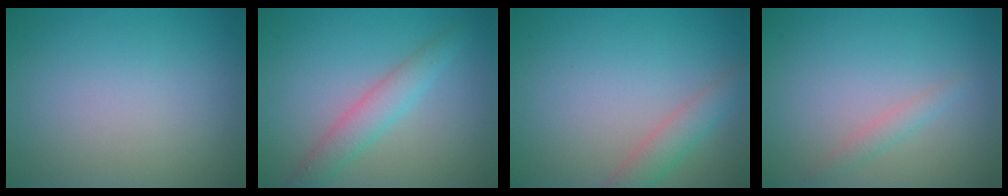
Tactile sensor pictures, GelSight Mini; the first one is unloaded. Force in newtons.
{"total": 2.9, "press": 2.9, "slide": 0.1}
{"total": 2.5, "press": 2.5, "slide": 0.1}
{"total": 1.2, "press": 1.2, "slide": 0.0}